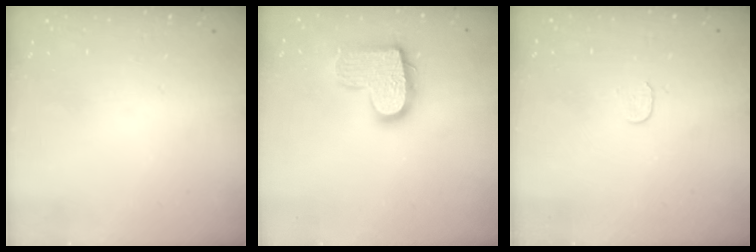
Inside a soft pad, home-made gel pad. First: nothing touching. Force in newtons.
{"total": 14.6, "press": 14.6, "slide": 0.9}
{"total": 3.7, "press": 3.7, "slide": 0.3}